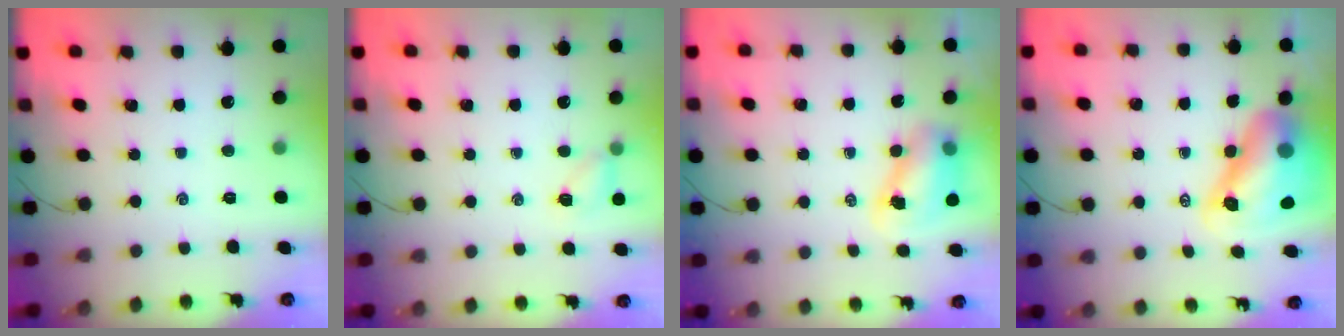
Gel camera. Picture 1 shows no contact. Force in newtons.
{"total": 5.2, "press": 5.0, "slide": 1.6}
{"total": 7.7, "press": 7.5, "slide": 1.3}
{"total": 12.7, "press": 12.1, "slide": 3.9}